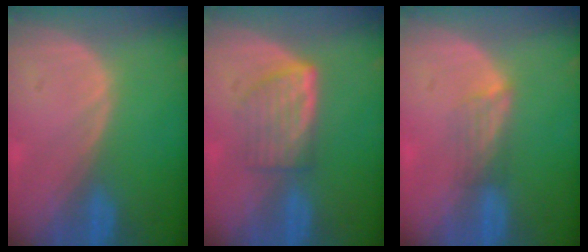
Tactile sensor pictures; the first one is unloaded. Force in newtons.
{"total": 5.9, "press": 5.3, "slide": 2.6}
{"total": 2.8, "press": 2.5, "slide": 1.4}